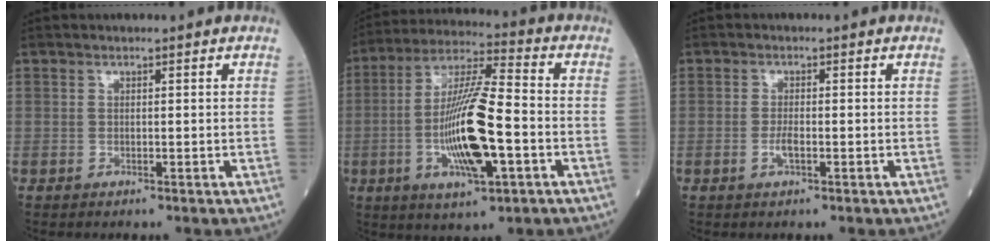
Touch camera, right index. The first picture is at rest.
{"total": 15.3, "force": [-3.4, 2.6, 14.7], "torque": [-0.283, -0.002, -0.061]}
{"total": 1.9, "force": [-0.7, 0.4, 1.7], "torque": [-0.036, -0.001, -0.015]}